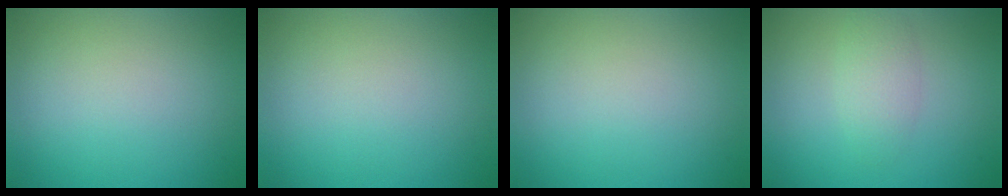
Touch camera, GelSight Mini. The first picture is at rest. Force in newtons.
{"total": 0.0}
{"total": 0.0}
{"total": 1.2, "press": 1.2, "slide": 0.2}